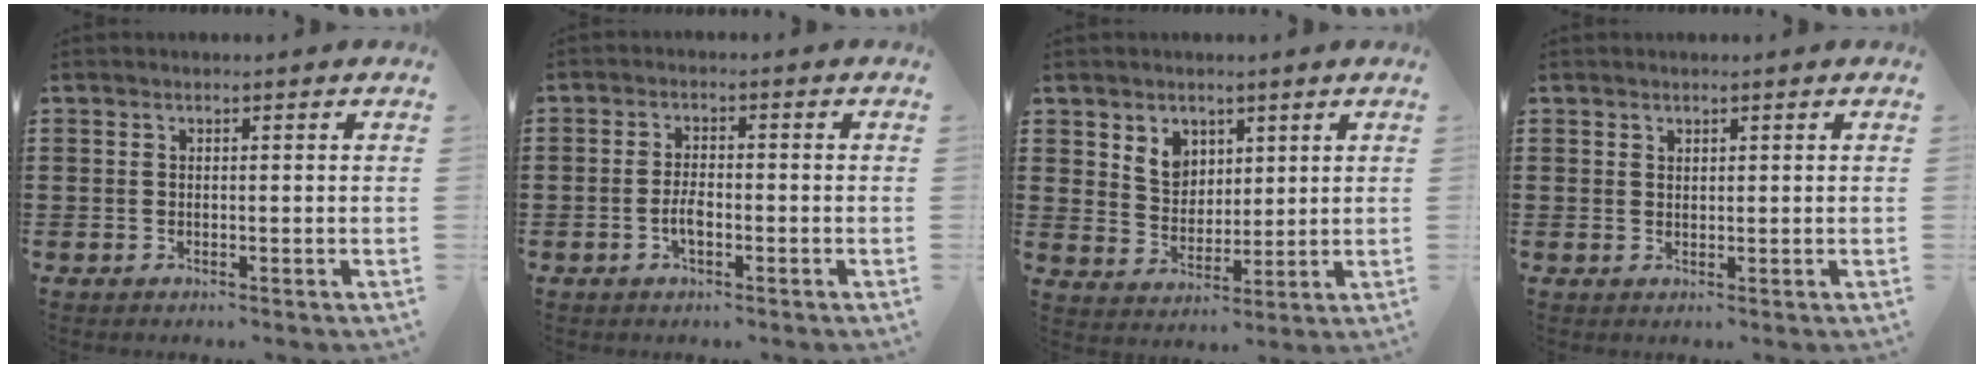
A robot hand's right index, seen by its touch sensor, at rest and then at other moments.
{"total": 2.9, "force": [-1.1, 1.1, 2.5], "torque": [-0.060, -0.002, -0.024]}
{"total": 5.1, "force": [2.9, 4.0, 1.4], "torque": [-0.038, 0.009, 0.053]}
{"total": 1.0, "force": [0.9, 0.4, 0.1], "torque": [-0.002, 0.002, 0.017]}